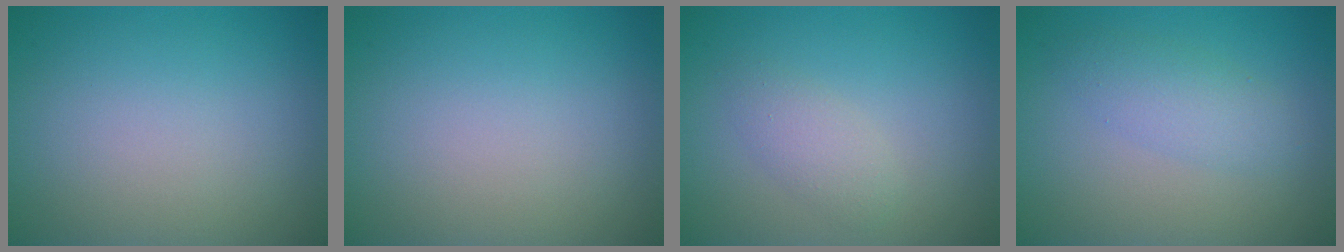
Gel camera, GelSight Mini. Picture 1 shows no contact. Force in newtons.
{"total": 0.0}
{"total": 1.9, "press": 1.9, "slide": 0.1}
{"total": 2.5, "press": 2.5, "slide": 0.1}